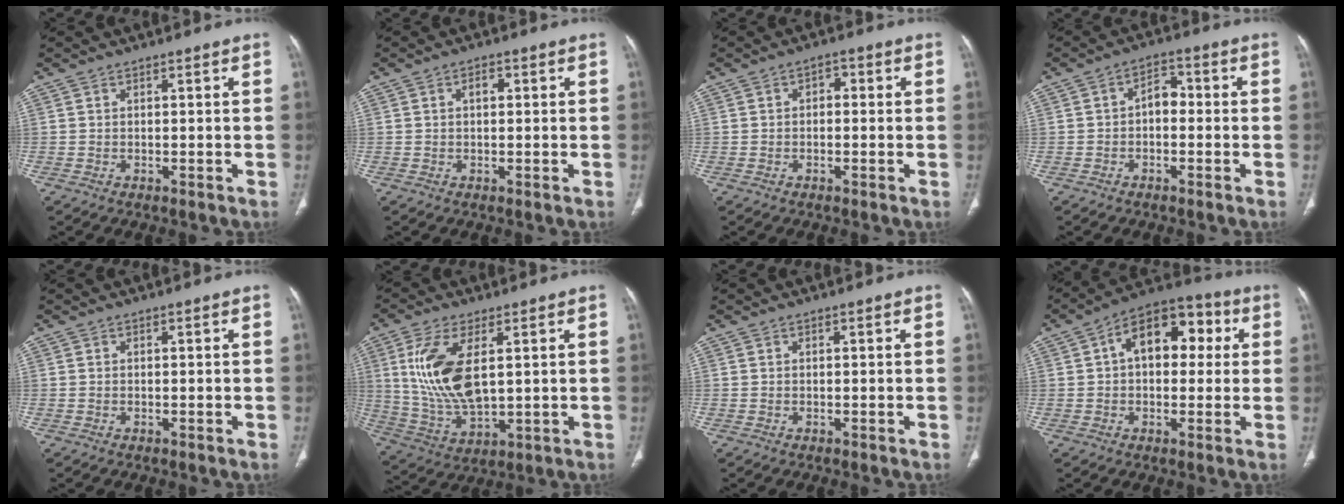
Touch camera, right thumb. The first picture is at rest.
{"total": 1.8, "force": [0.4, 1.1, 1.4], "torque": [-0.024, 0.008, 0.006]}
{"total": 2.1, "force": [0.1, 1.4, 1.5], "torque": [-0.012, 0.008, -0.007]}
{"total": 4.1, "force": [-0.6, 2.8, 3.0], "torque": [-0.032, 0.021, -0.021]}
{"total": 0.0}
{"total": 14.3, "force": [3.3, 6.7, 12.3], "torque": [-0.257, -0.017, 0.077]}
{"total": 0.0}
{"total": 13.6, "force": [2.8, 8.4, 10.2], "torque": [-0.113, 0.032, 0.032]}